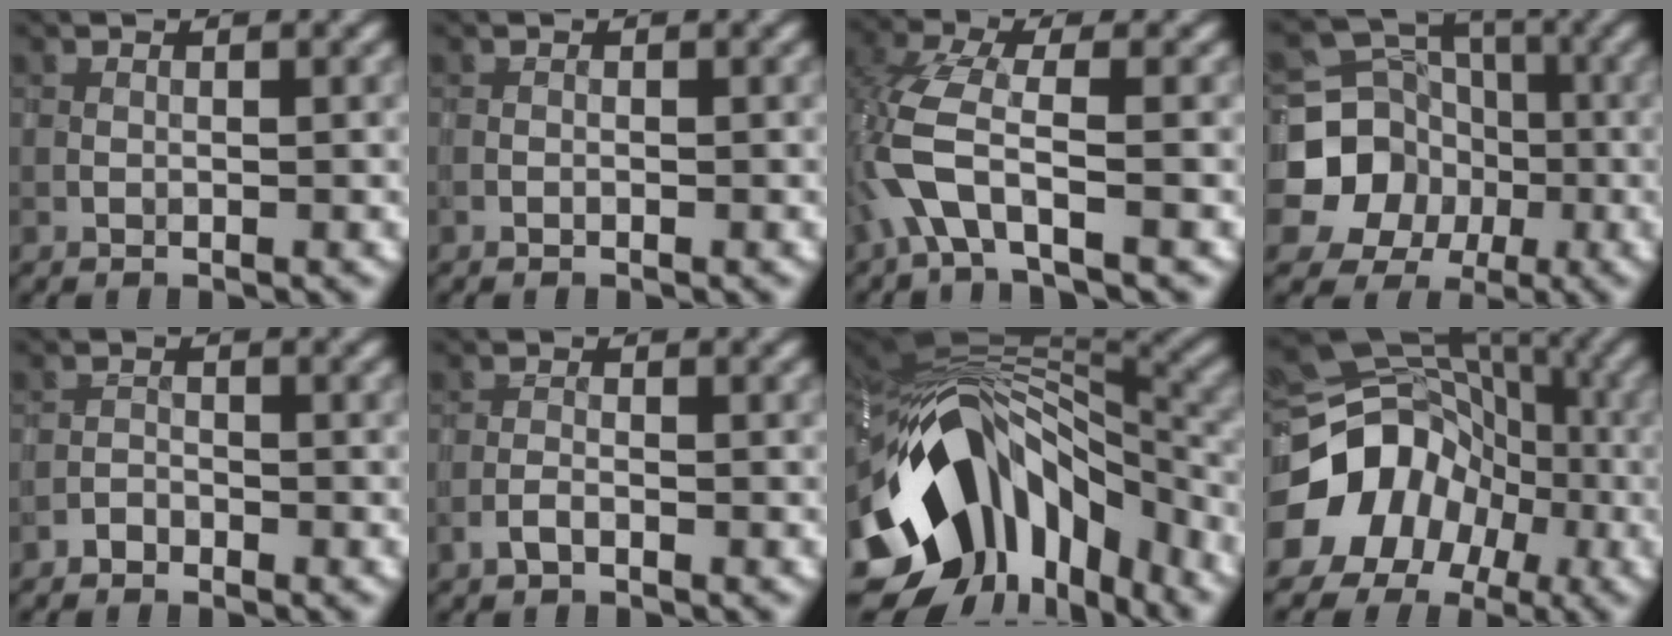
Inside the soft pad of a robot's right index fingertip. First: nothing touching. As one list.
[{"total": 0.0}, {"total": 5.3, "force": [-1.9, 1.6, 4.6], "torque": [-0.112, 0.002, -0.050]}, {"total": 9.3, "force": [-1.7, 8.7, 2.9], "torque": [-0.052, 0.001, -0.052]}, {"total": 0.8, "force": [-0.7, 0.4, 0.0], "torque": [0.005, 0.004, -0.015]}, {"total": 0.9, "force": [-0.6, 0.2, 0.6], "torque": [-0.014, 0.003, -0.015]}, {"total": 15.0, "force": [-6.5, 9.2, 9.9], "torque": [-0.188, 0.003, -0.096]}, {"total": 12.7, "force": [-4.3, 11.1, 4.4], "torque": [-0.078, -0.017, -0.097]}]